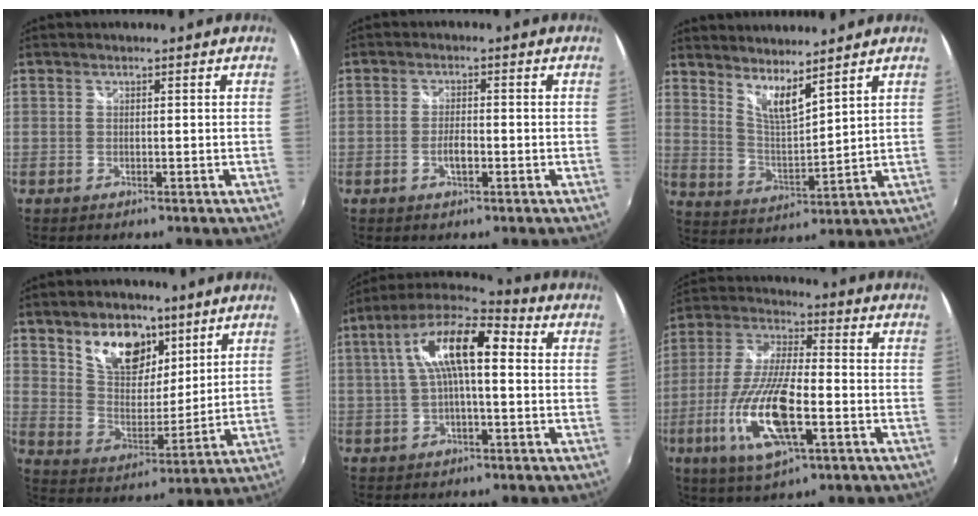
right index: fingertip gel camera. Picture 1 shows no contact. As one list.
[{"total": 2.9, "force": [-1.2, 1.1, 2.4], "torque": [-0.050, 0.000, -0.022]}, {"total": 7.3, "force": [5.9, 1.0, 4.2], "torque": [-0.072, -0.013, 0.111]}, {"total": 13.2, "force": [7.8, 7.9, 7.1], "torque": [-0.117, 0.008, 0.146]}, {"total": 13.7, "force": [1.8, 4.5, 12.8], "torque": [-0.238, 0.028, 0.022]}, {"total": 17.0, "force": [-5.8, 5.3, 15.1], "torque": [-0.320, -0.021, -0.109]}]